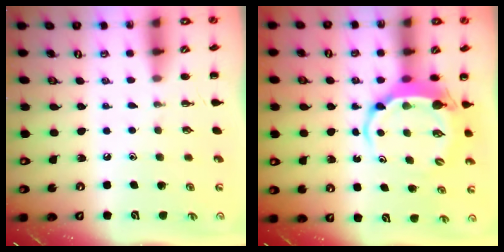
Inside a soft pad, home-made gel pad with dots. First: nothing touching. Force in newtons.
{"total": 6.1, "press": 6.0, "slide": 0.9}